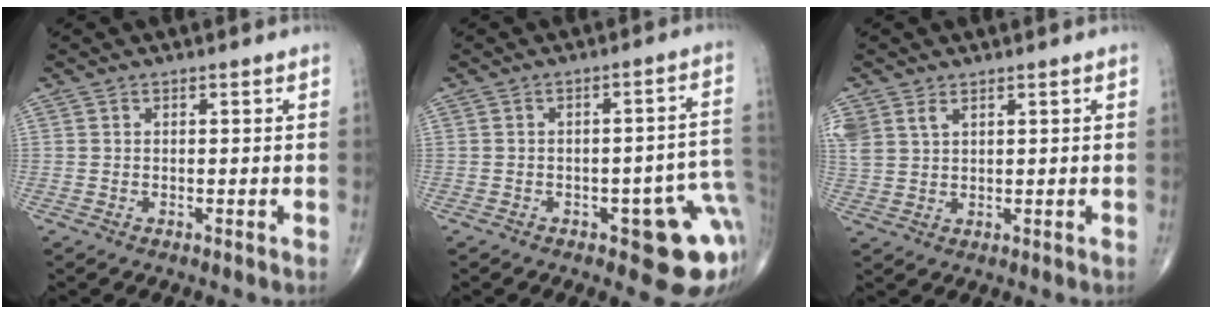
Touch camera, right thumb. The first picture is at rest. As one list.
[{"total": 12.8, "force": [-4.4, 4.8, 11.1], "torque": [-0.088, 0.024, -0.044]}, {"total": 5.6, "force": [3.1, 3.5, 3.1], "torque": [-0.078, 0.003, 0.073]}]